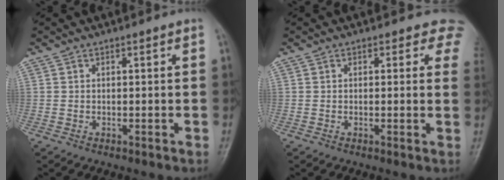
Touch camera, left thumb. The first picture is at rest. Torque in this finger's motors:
{"motor_torque": [2.08, 1.10, 1.08, -1.18, 0.01]}